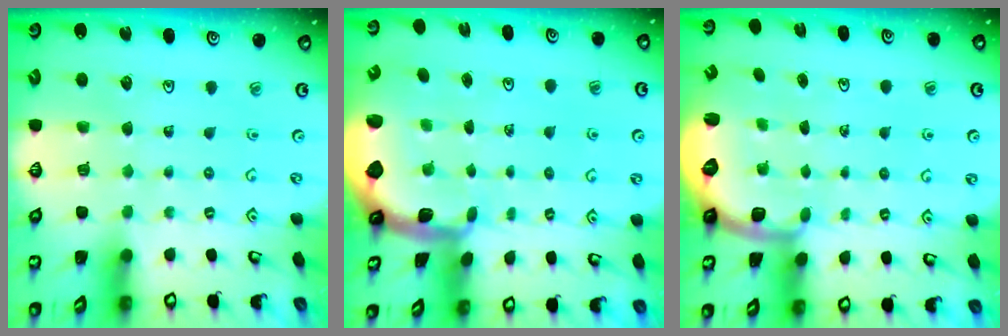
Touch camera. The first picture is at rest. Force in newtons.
{"total": 1.9, "press": 1.9, "slide": 0.4}
{"total": 1.8, "press": 1.8, "slide": 0.4}